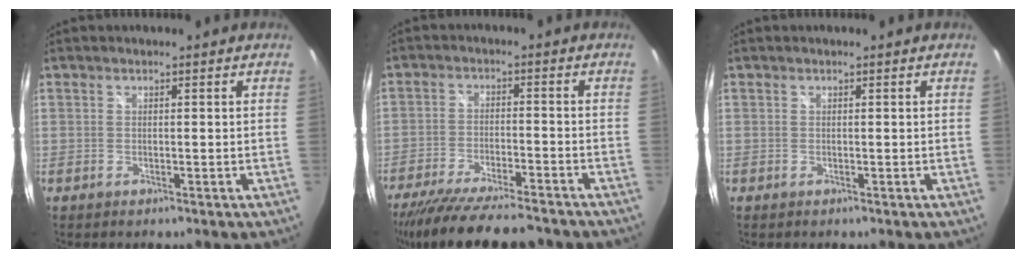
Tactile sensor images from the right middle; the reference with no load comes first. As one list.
[{"total": 17.5, "force": [-15.0, 3.2, 8.5], "torque": [-0.169, -0.037, -0.233]}, {"total": 0.0}]